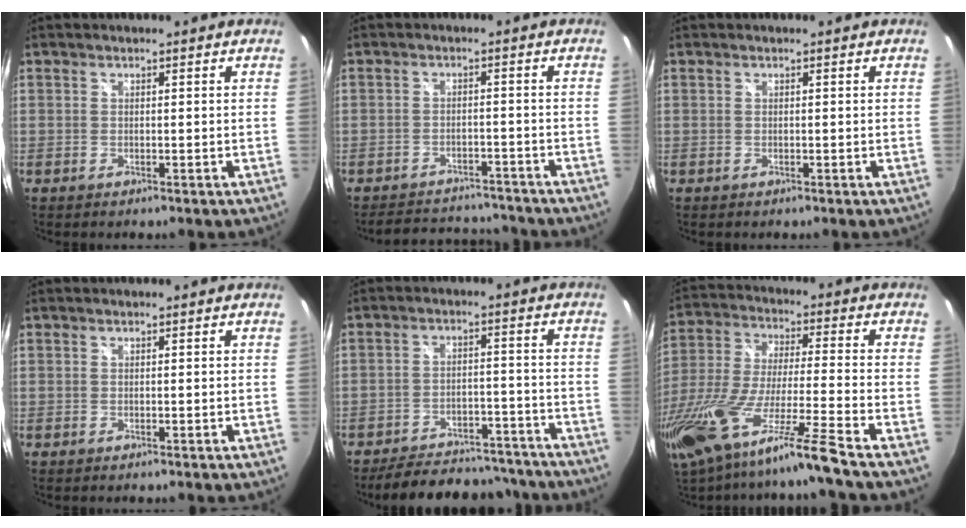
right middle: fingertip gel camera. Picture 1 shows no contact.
{"total": 10.4, "force": [-9.6, 3.2, 2.6], "torque": [-0.062, 0.018, -0.127]}
{"total": 0.0}
{"total": 0.0}
{"total": 19.3, "force": [-17.0, 6.4, 6.6], "torque": [-0.136, 0.022, -0.209]}
{"total": 19.8, "force": [-14.7, -1.2, 13.3], "torque": [-0.248, -0.060, -0.260]}